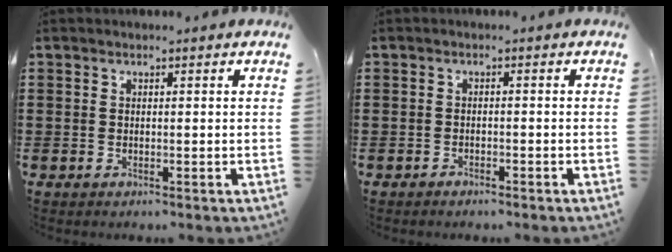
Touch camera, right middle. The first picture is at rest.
{"total": 1.2, "force": [-1.1, 0.2, 0.1], "torque": [-0.007, 0.000, -0.024]}